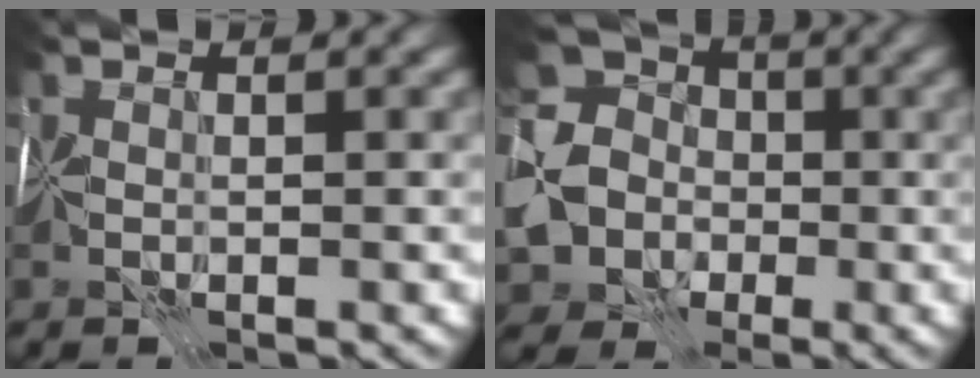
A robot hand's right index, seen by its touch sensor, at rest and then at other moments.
{"total": 9.2, "force": [-2.2, 8.3, 3.5], "torque": [-0.084, -0.011, -0.051]}